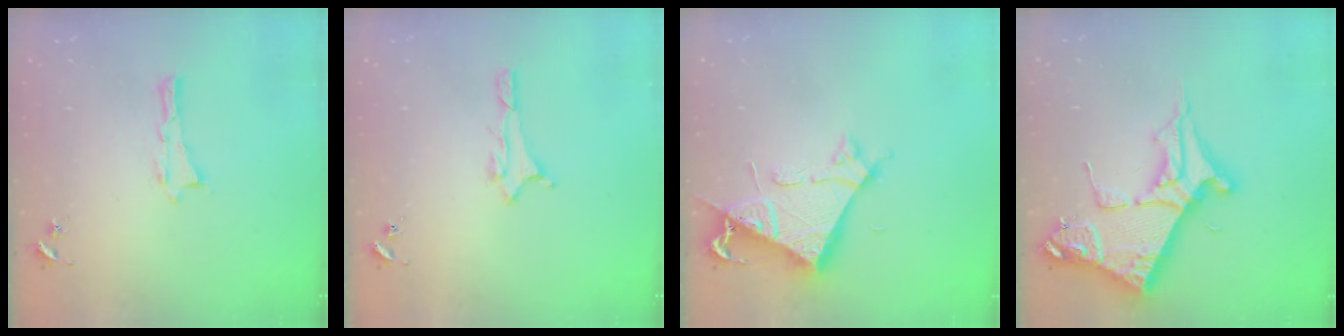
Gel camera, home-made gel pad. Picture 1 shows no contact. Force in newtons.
{"total": 1.1, "press": 1.1, "slide": 0.1}
{"total": 7.1, "press": 7.1, "slide": 0.8}
{"total": 11.0, "press": 10.9, "slide": 1.1}